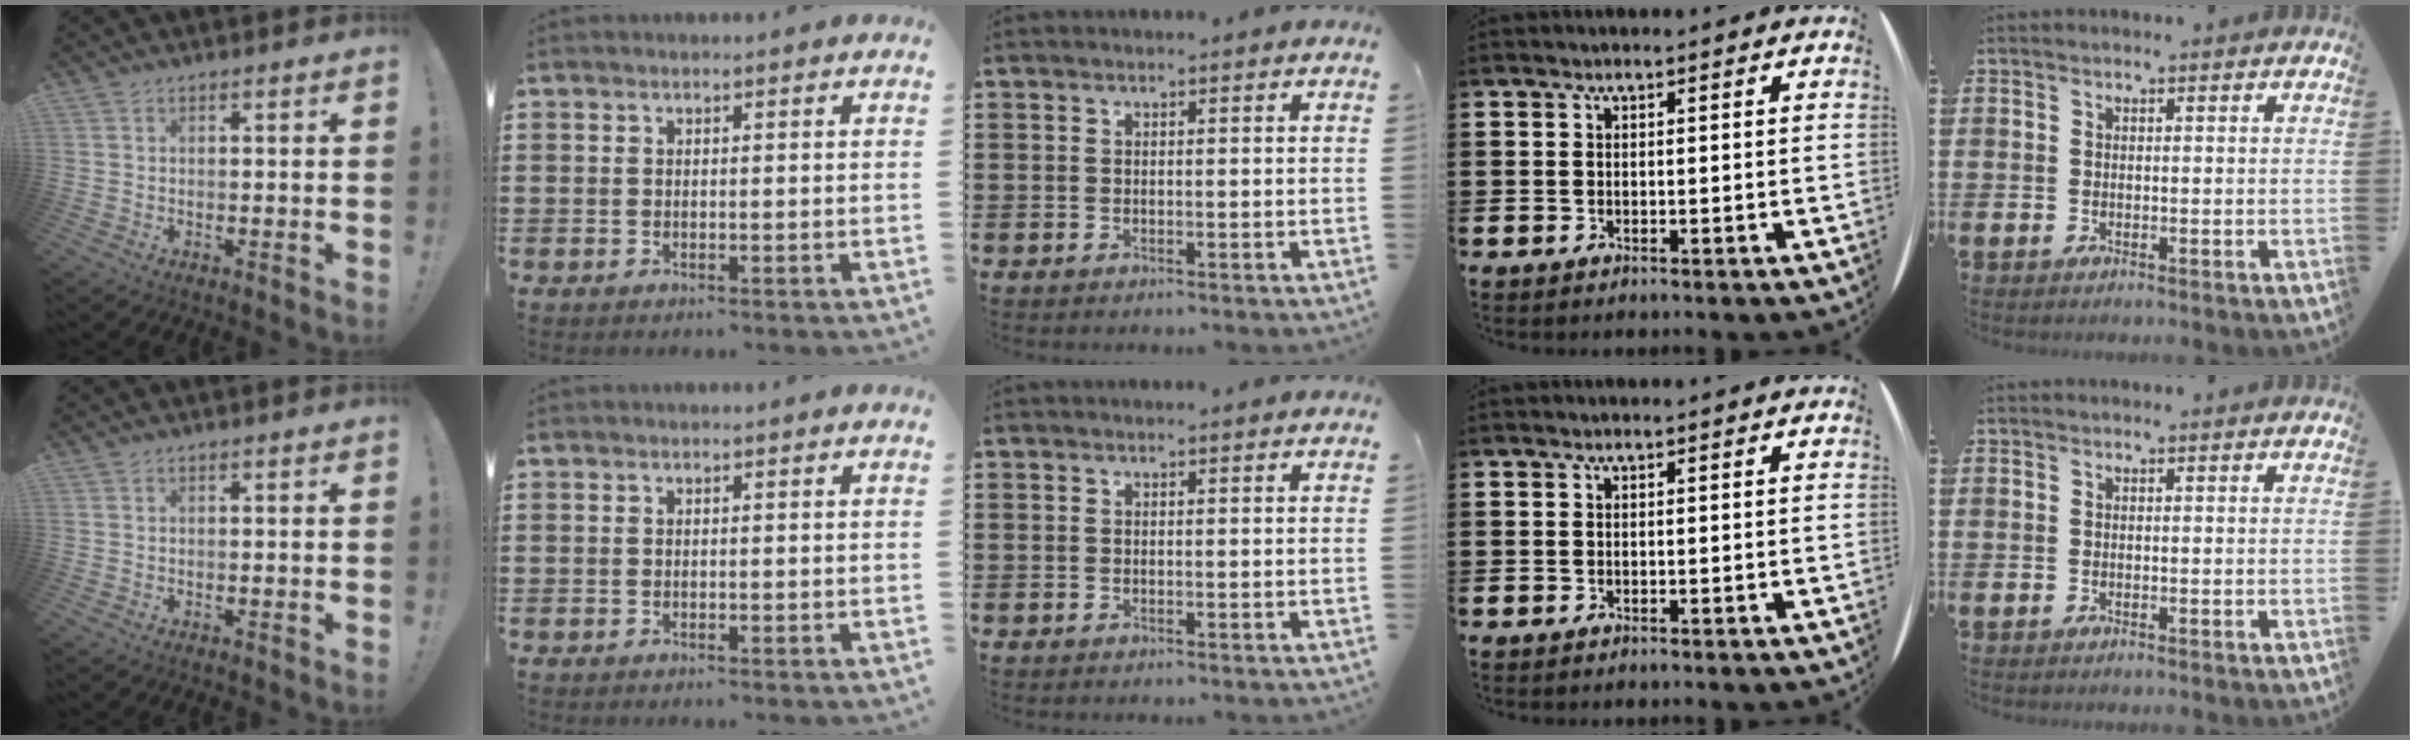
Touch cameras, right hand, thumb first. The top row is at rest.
{}